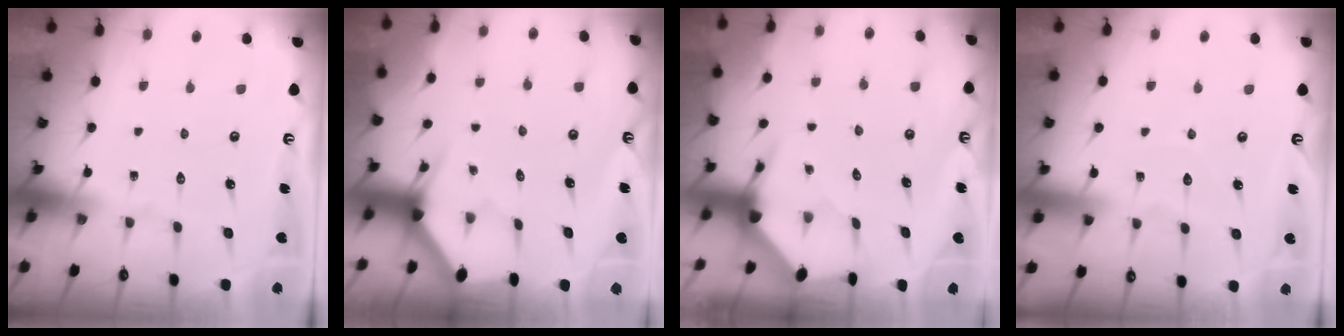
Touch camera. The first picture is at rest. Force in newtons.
{"total": 3.1, "press": 3.1, "slide": 0.2}
{"total": 3.5, "press": 3.5, "slide": 0.4}
{"total": 2.9, "press": 2.9, "slide": 0.2}